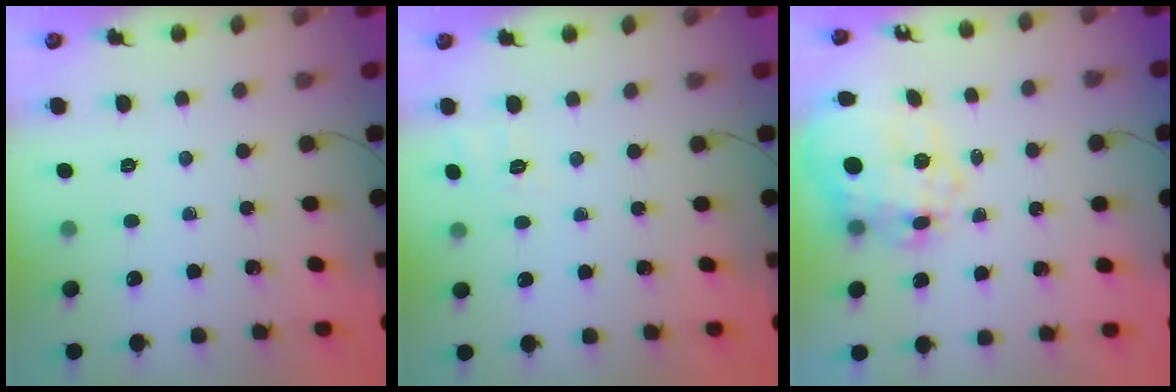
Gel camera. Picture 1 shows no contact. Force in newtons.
{"total": 2.5, "press": 1.1, "slide": 2.2}
{"total": 12.3, "press": 11.9, "slide": 2.9}